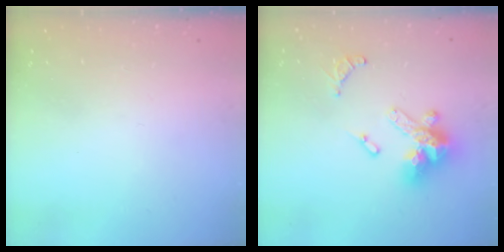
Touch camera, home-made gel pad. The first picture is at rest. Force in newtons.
{"total": 15.9, "press": 15.8, "slide": 2.0}